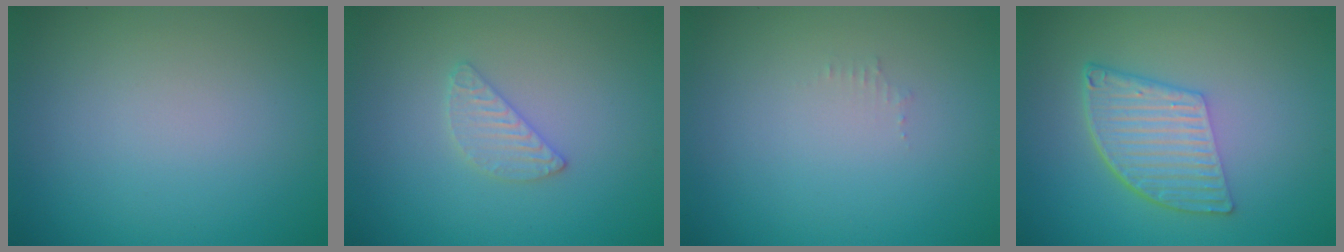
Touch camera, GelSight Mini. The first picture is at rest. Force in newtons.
{"total": 1.9, "press": 1.8, "slide": 0.2}
{"total": 0.6, "press": 0.6, "slide": 0.1}
{"total": 5.6, "press": 3.9, "slide": 4.0}